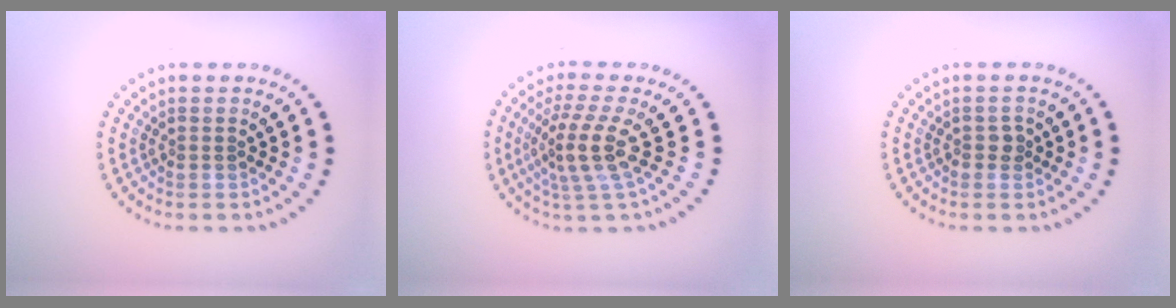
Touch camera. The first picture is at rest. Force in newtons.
{"total": 3.8, "press": 2.9, "slide": 2.5}
{"total": 0.9, "press": 0.8, "slide": 0.2}